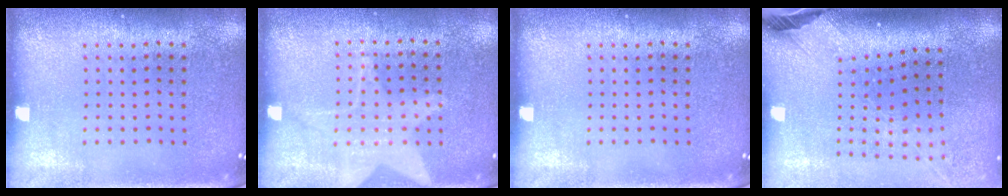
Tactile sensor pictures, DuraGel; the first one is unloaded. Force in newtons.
{"total": 1.1, "press": 0.9, "slide": 0.6}
{"total": 0.0}
{"total": 2.5, "press": 1.8, "slide": 1.7}